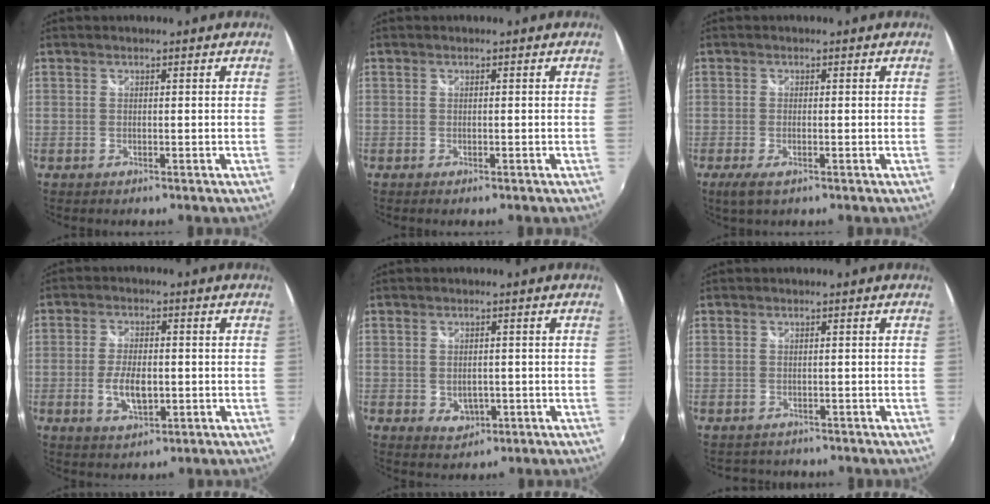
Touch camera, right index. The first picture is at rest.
{"total": 0.5, "force": [-0.4, 0.2, 0.2], "torque": [-0.006, -0.003, -0.008]}
{"total": 3.2, "force": [-1.4, 0.8, 2.8], "torque": [-0.057, -0.010, -0.022]}
{"total": 6.7, "force": [-1.3, 3.2, 5.7], "torque": [-0.117, -0.006, -0.021]}
{"total": 4.3, "force": [-0.8, 3.3, 2.7], "torque": [-0.047, -0.007, -0.006]}
{"total": 1.7, "force": [-1.3, 1.1, -0.2], "torque": [-0.001, 0.000, -0.017]}